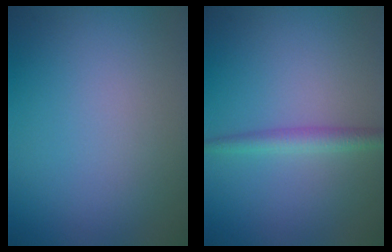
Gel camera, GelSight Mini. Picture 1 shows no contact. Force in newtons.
{"total": 1.9, "press": 1.9, "slide": 0.1}